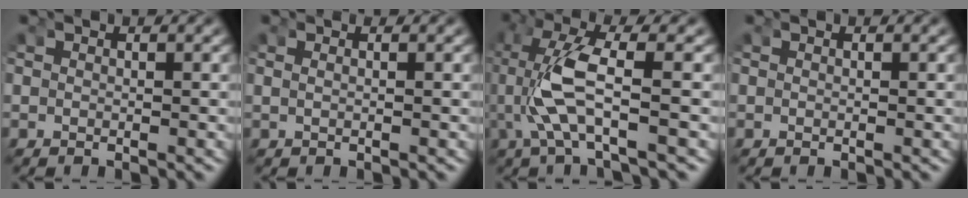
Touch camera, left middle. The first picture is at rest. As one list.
[{"total": 0.5, "force": [0.0, -0.4, 0.4], "torque": [-0.005, 0.000, 0.004]}, {"total": 5.4, "force": [-0.7, 1.1, 5.3], "torque": [-0.128, -0.004, -0.005]}, {"total": 0.0}]